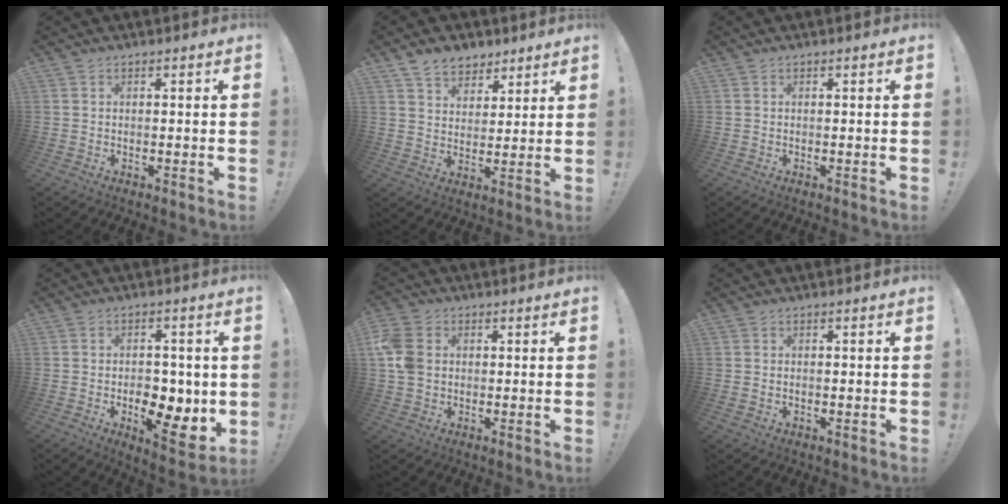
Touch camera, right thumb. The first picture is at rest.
{"total": 8.6, "force": [6.2, 5.6, 2.0], "torque": [-0.032, -0.041, 0.122]}
{"total": 0.0}
{"total": 11.4, "force": [-2.0, 7.4, 8.5], "torque": [-0.092, 0.001, -0.025]}
{"total": 9.2, "force": [1.0, 7.4, 5.3], "torque": [-0.112, 0.007, 0.024]}
{"total": 0.5, "force": [0.2, 0.3, 0.4], "torque": [-0.008, 0.002, 0.003]}